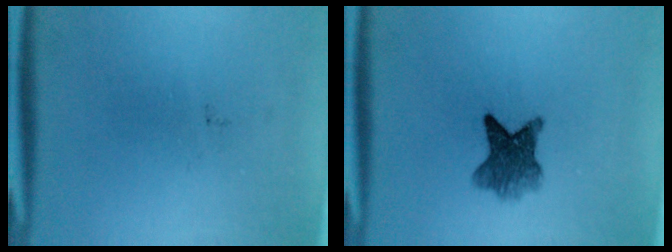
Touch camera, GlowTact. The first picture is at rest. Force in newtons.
{"total": 5.9}